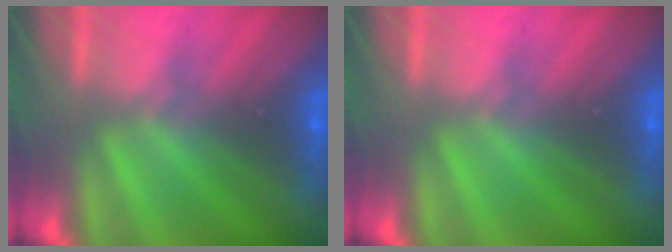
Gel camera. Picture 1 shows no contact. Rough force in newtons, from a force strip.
{"total": 0.0}